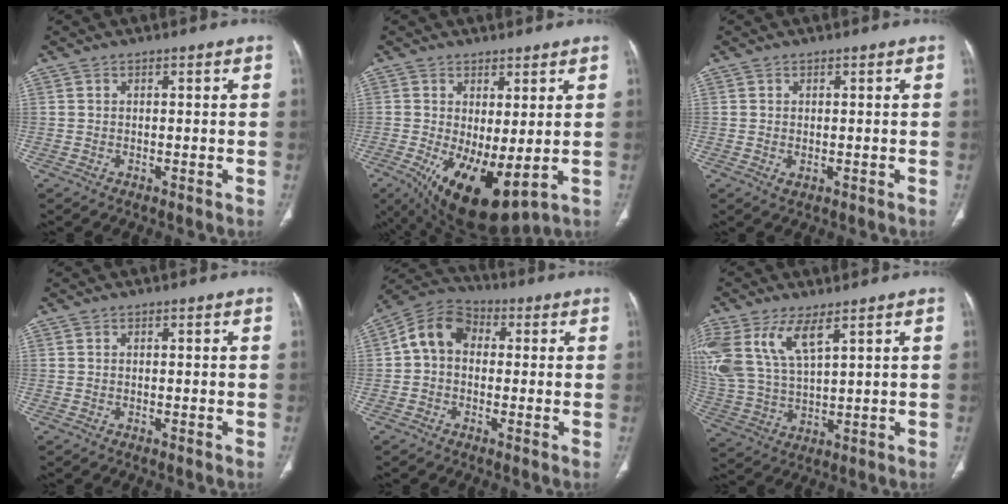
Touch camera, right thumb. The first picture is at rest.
{"total": 12.3, "force": [-1.7, 5.1, 11.1], "torque": [-0.191, -0.023, -0.004]}
{"total": 0.9, "force": [-0.1, 0.6, 0.7], "torque": [-0.013, -0.002, 0.003]}
{"total": 0.0}
{"total": 9.0, "force": [0.6, 6.9, 5.7], "torque": [-0.090, 0.029, -0.006]}
{"total": 14.0, "force": [7.0, 6.1, 10.5], "torque": [-0.239, -0.015, 0.151]}